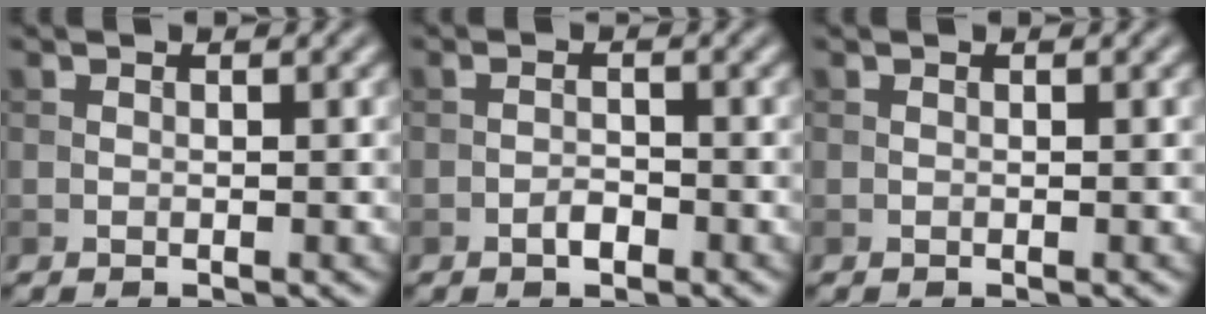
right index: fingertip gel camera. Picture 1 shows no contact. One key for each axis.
{"total": 1.4, "fx": -0.8, "fy": 0.6, "fz": 1.0, "tx": -0.018, "ty": 0.002, "tz": -0.017}
{"total": 0.0}